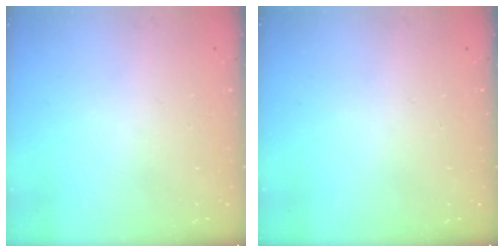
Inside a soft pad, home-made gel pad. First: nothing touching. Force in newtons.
{"total": 0.0}